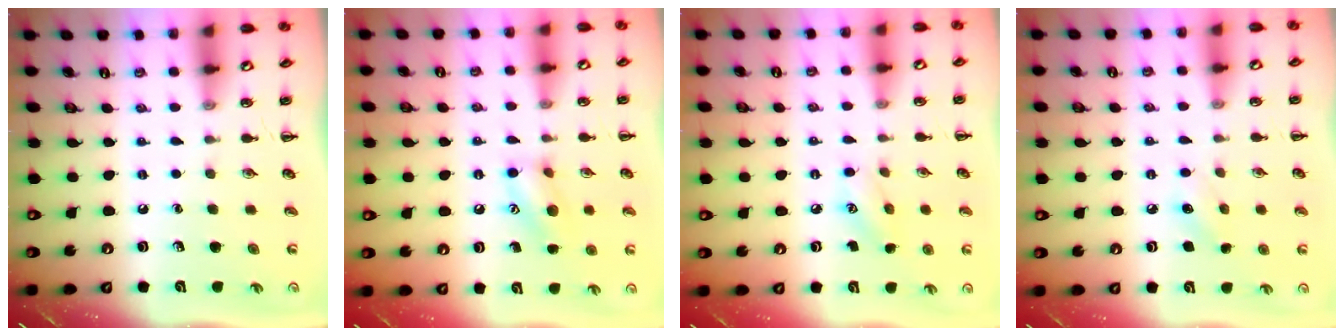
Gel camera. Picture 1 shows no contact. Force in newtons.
{"total": 10.4, "press": 10.3, "slide": 0.9}
{"total": 6.2, "press": 6.1, "slide": 1.1}
{"total": 5.8, "press": 5.6, "slide": 1.3}